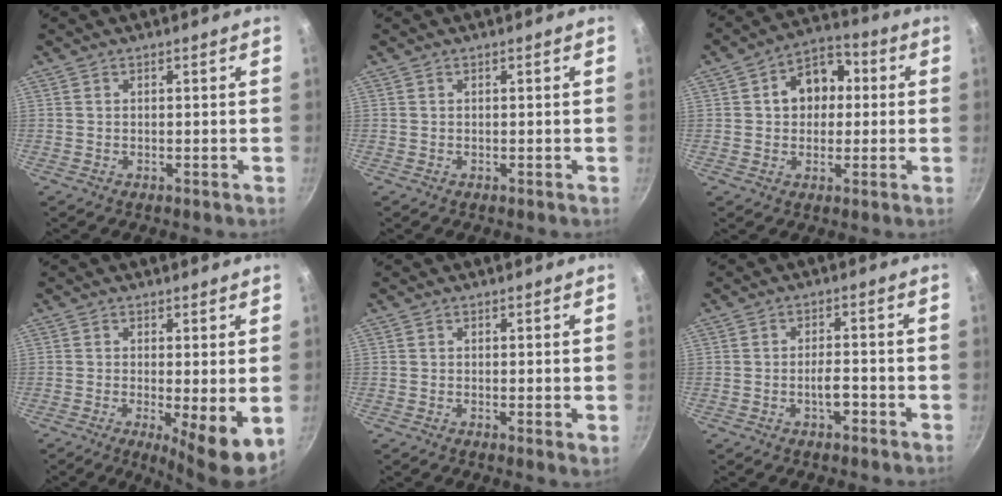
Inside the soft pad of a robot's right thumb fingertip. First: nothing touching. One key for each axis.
{"total": 0.0}
{"total": 10.2, "fx": 1.5, "fy": 7.5, "fz": 6.8, "tx": -0.068, "ty": 0.021, "tz": 0.012}
{"total": 8.7, "fx": -1.9, "fy": 2.2, "fz": 8.2, "tx": -0.124, "ty": -0.023, "tz": -0.026}
{"total": 1.8, "fx": 0.1, "fy": 0.5, "fz": 1.7, "tx": -0.029, "ty": -0.009, "tz": -0.002}
{"total": 3.4, "fx": -1.4, "fy": 1.4, "fz": 2.8, "tx": -0.040, "ty": 0.011, "tz": -0.025}